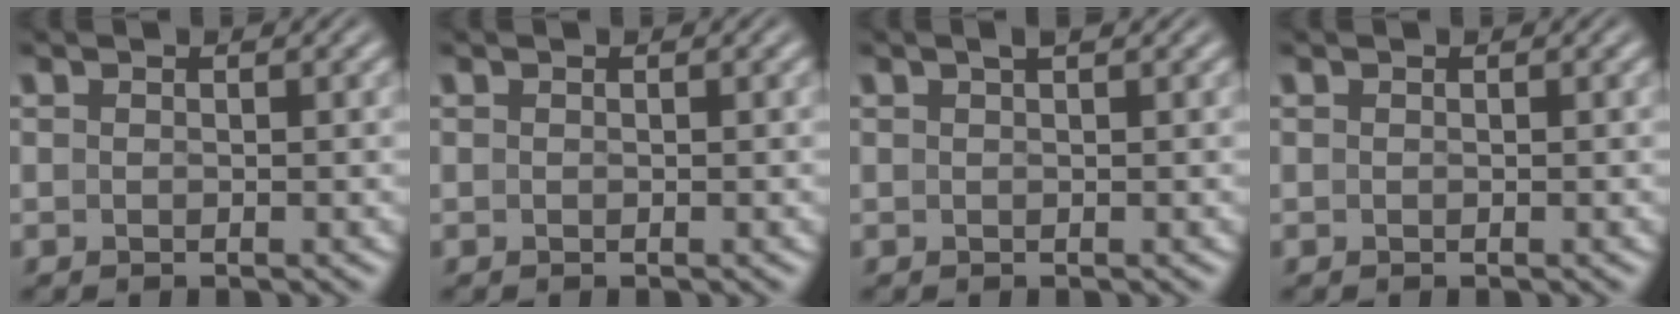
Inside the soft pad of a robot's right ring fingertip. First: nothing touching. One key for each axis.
{"total": 0.0}
{"total": 0.8, "fx": 0.6, "fy": -0.4, "fz": 0.5, "tx": -0.003, "ty": 0.007, "tz": 0.010}
{"total": 0.0}